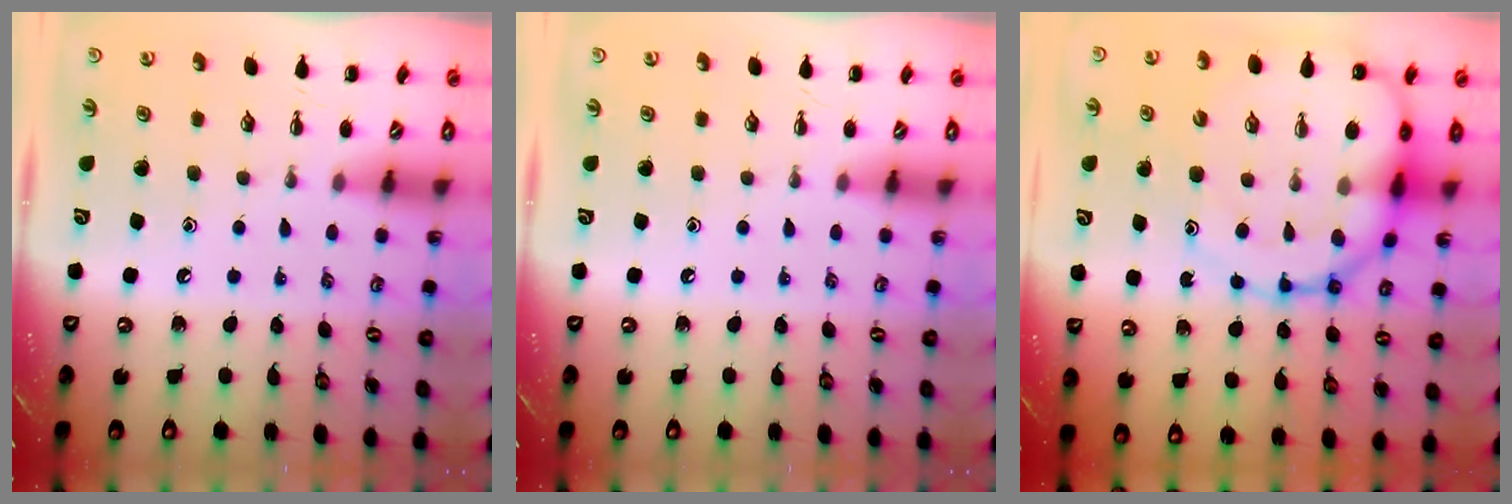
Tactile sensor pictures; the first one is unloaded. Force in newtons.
{"total": 0.0}
{"total": 20.6, "press": 20.2, "slide": 4.4}